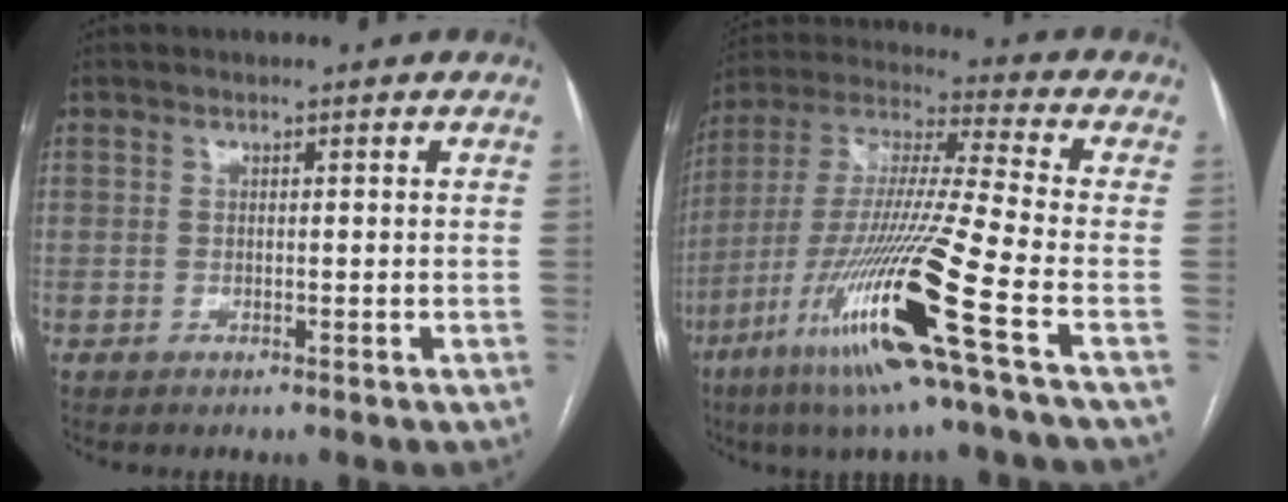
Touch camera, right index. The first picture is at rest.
{"total": 20.5, "force": [-8.9, -1.0, 18.4], "torque": [-0.387, -0.042, -0.177]}